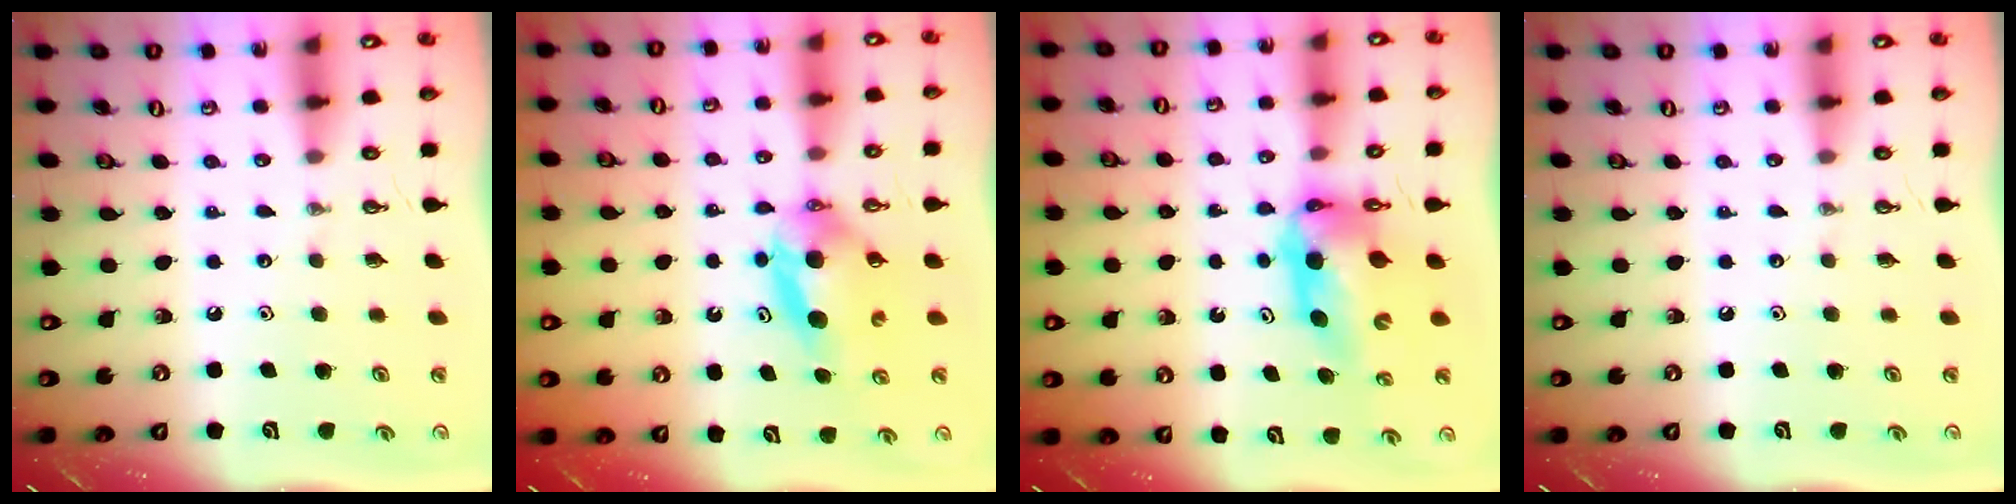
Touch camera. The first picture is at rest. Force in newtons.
{"total": 7.8, "press": 5.4, "slide": 5.7}
{"total": 7.5, "press": 7.5, "slide": 0.8}
{"total": 0.0}